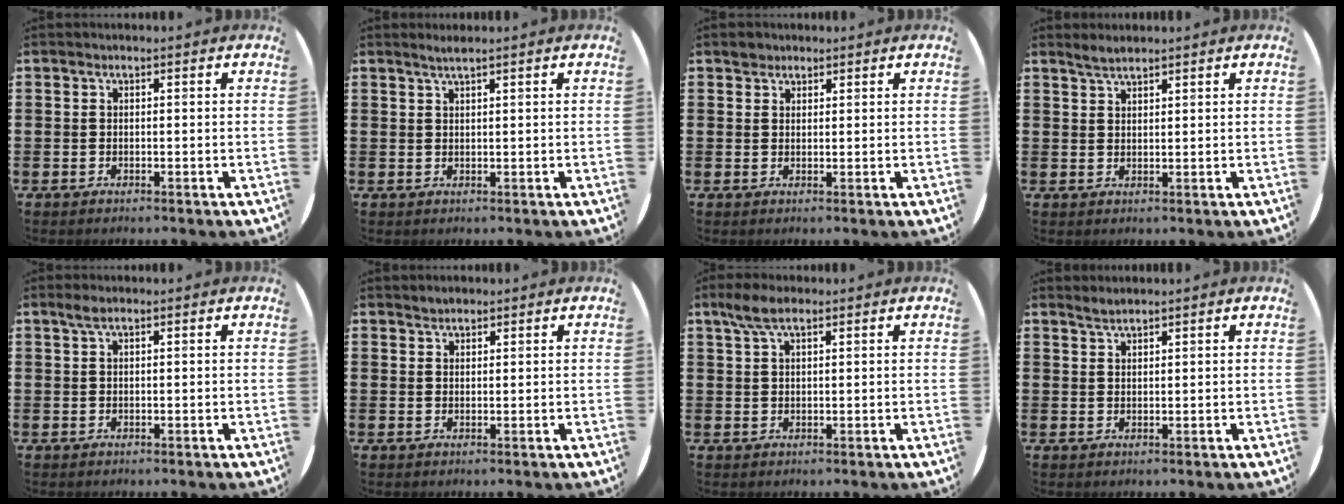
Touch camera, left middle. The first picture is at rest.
{"total": 1.3, "force": [1.1, -0.1, 0.7], "torque": [-0.011, 0.002, 0.019]}
{"total": 1.6, "force": [1.4, 0.8, -0.1], "torque": [0.008, 0.001, 0.026]}
{"total": 2.0, "force": [1.9, 0.3, 0.6], "torque": [-0.013, 0.004, 0.035]}
{"total": 1.2, "force": [0.8, 0.3, 0.8], "torque": [-0.016, 0.004, 0.014]}
{"total": 1.3, "force": [1.3, 0.4, -0.1], "torque": [0.000, 0.003, 0.025]}
{"total": 3.7, "force": [2.4, 1.4, 2.4], "torque": [-0.043, 0.003, 0.042]}
{"total": 1.5, "force": [1.5, 0.1, 0.2], "torque": [-0.005, 0.002, 0.028]}